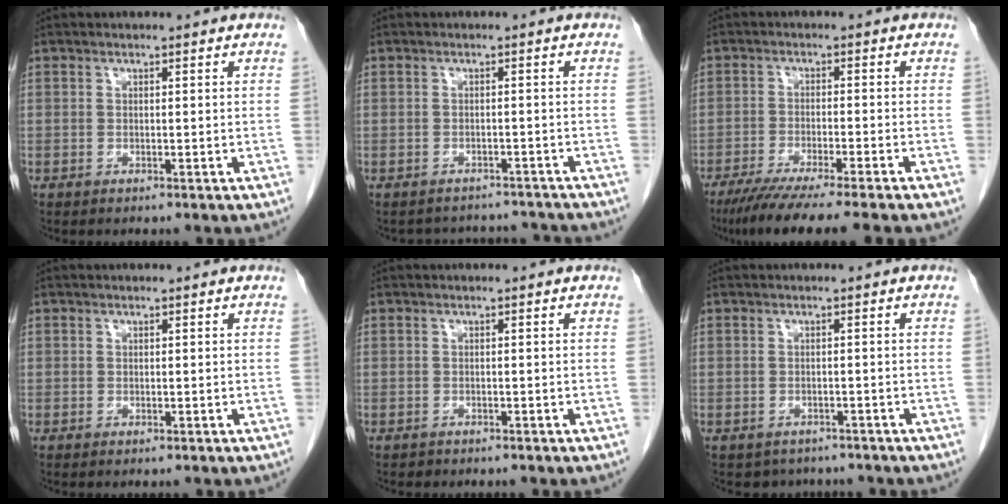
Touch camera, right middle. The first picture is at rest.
{"total": 7.0, "force": [-6.8, 1.8, 0.2], "torque": [-0.001, 0.018, -0.075]}
{"total": 10.9, "force": [-8.8, -1.1, 6.3], "torque": [-0.081, -0.033, -0.136]}
{"total": 0.0}
{"total": 0.5, "force": [-0.4, 0.2, 0.0], "torque": [-0.010, 0.000, -0.009]}
{"total": 4.1, "force": [-3.5, 2.1, 0.3], "torque": [-0.001, 0.008, -0.042]}